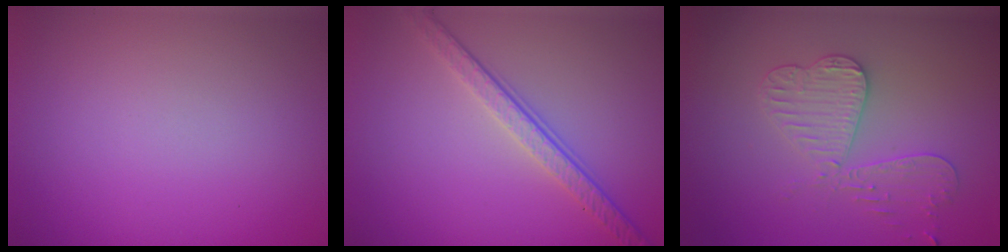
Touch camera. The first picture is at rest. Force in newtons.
{"total": 3.8, "press": 2.8, "slide": 2.5}
{"total": 3.3, "press": 3.2, "slide": 0.8}